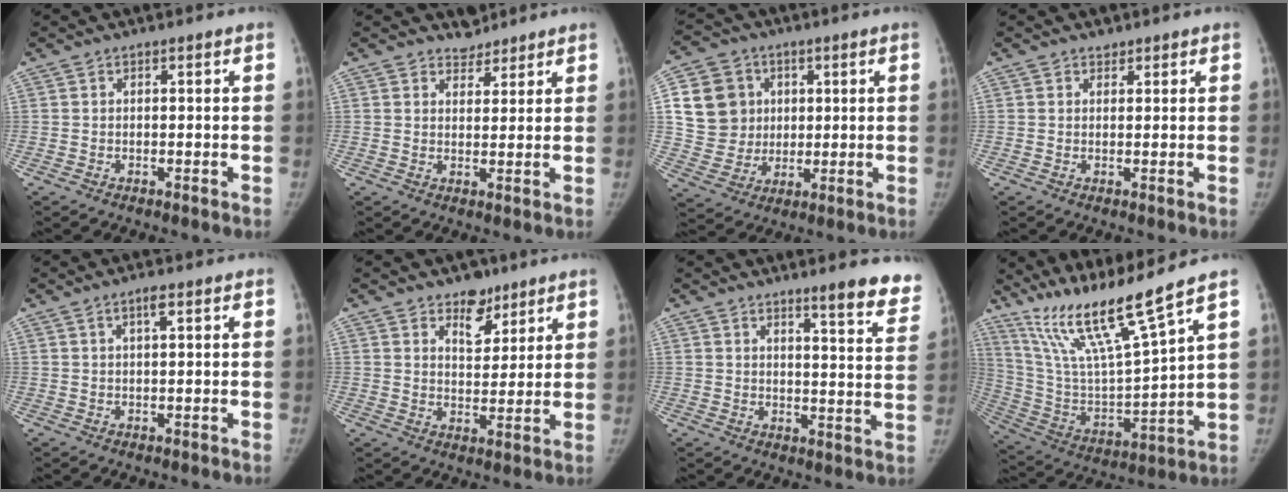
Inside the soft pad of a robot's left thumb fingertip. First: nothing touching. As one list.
[{"total": 3.1, "force": [2.6, 1.6, -0.3], "torque": [0.028, -0.020, 0.034]}, {"total": 13.1, "force": [2.9, 11.8, 4.8], "torque": [-0.066, 0.001, 0.057]}, {"total": 1.1, "force": [0.8, 0.8, -0.1], "torque": [0.013, -0.005, 0.005]}, {"total": 2.0, "force": [1.0, 0.3, 1.7], "torque": [-0.032, 0.002, 0.017]}, {"total": 6.7, "force": [4.7, 3.8, 2.9], "torque": [-0.013, -0.032, 0.075]}, {"total": 10.6, "force": [8.2, 1.7, 6.4], "torque": [-0.051, -0.054, 0.091]}, {"total": 17.5, "force": [13.3, 0.1, 11.3], "torque": [-0.198, -0.073, 0.260]}]